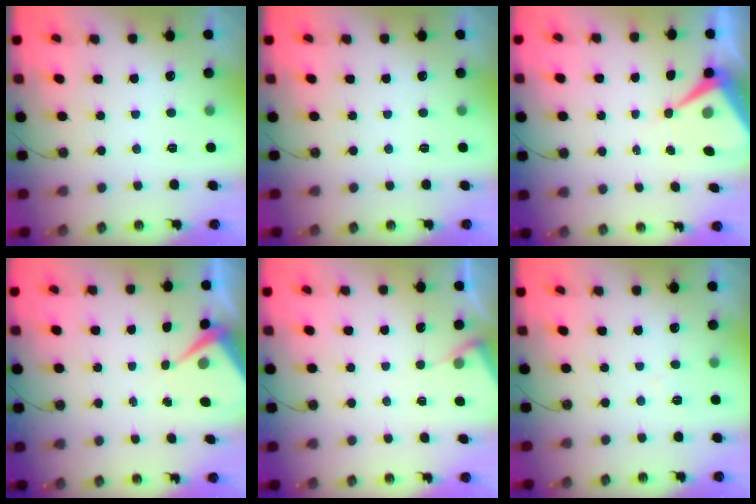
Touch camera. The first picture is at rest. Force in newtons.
{"total": 0.0}
{"total": 8.2, "press": 8.2, "slide": 0.6}
{"total": 6.1, "press": 6.0, "slide": 0.9}
{"total": 4.3, "press": 4.3, "slide": 0.5}
{"total": 3.4, "press": 3.4, "slide": 0.6}